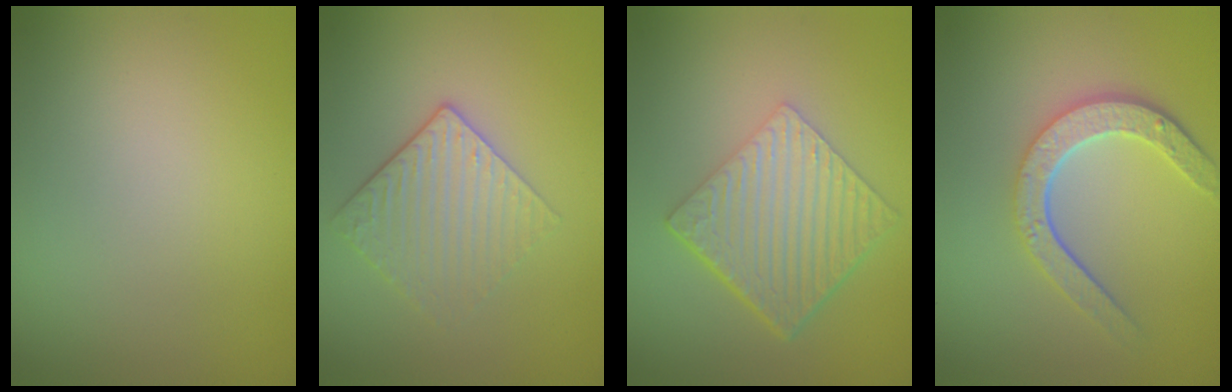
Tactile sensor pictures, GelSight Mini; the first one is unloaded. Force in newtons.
{"total": 3.2, "press": 2.6, "slide": 1.8}
{"total": 6.4, "press": 4.3, "slide": 4.8}
{"total": 4.5, "press": 3.5, "slide": 2.9}